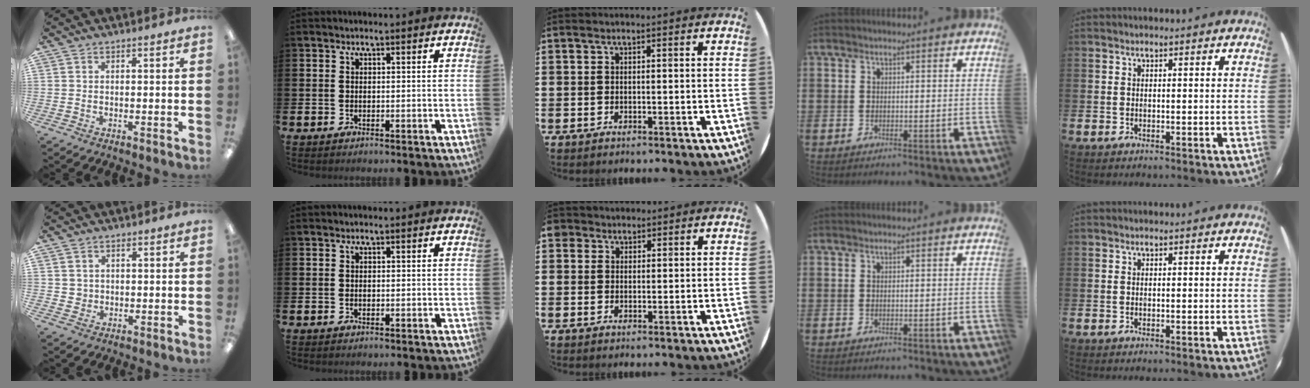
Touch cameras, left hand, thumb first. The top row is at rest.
{"thumb": {"total": 2.5, "force": [1.0, 2.3, -0.1], "torque": [0.004, 0.001, 0.016]}, "middle": {"total": 1.6, "force": [1.2, 1.1, 0.0], "torque": [0.005, 0.002, 0.023]}}